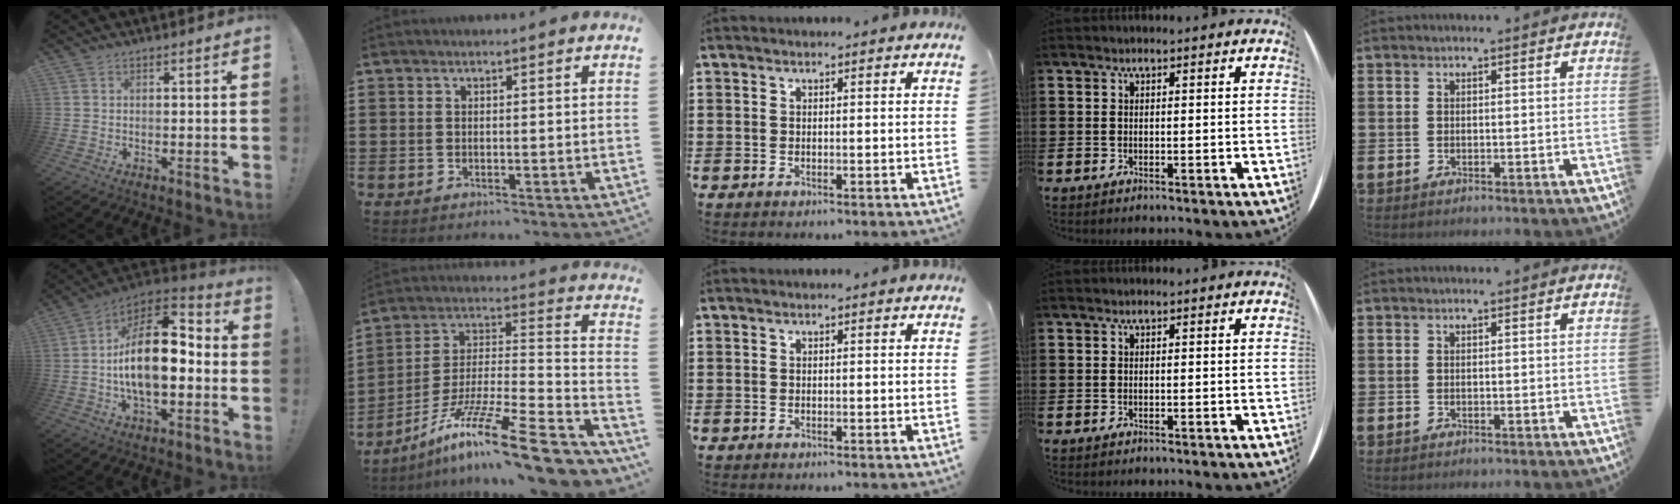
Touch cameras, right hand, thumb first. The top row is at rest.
{"thumb": {"total": 19.2, "force": [-1.3, 9.7, 16.6], "torque": [-0.289, 0.007, -0.024]}, "index": {"total": 16.4, "force": [-11.3, 1.9, 11.8], "torque": [-0.194, 0.017, -0.199]}}